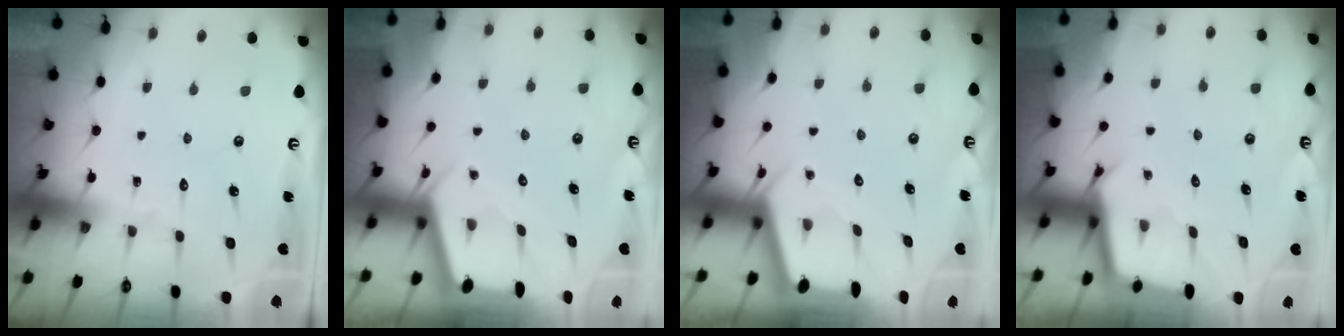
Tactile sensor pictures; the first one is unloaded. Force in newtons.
{"total": 2.4, "press": 2.4, "slide": 0.4}
{"total": 2.4, "press": 2.4, "slide": 0.4}
{"total": 2.7, "press": 2.7, "slide": 0.1}